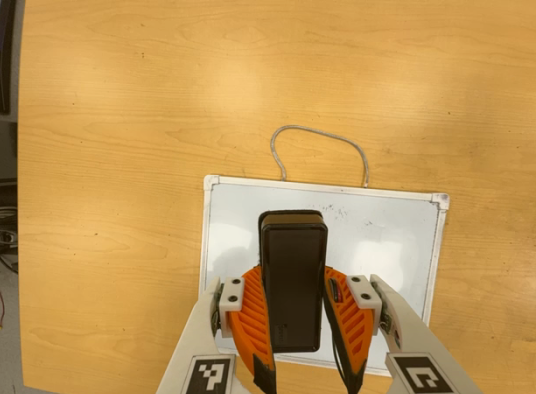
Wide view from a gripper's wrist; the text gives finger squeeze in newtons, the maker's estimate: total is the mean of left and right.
{"total": 5.8, "left": 5.0, "right": 6.5}